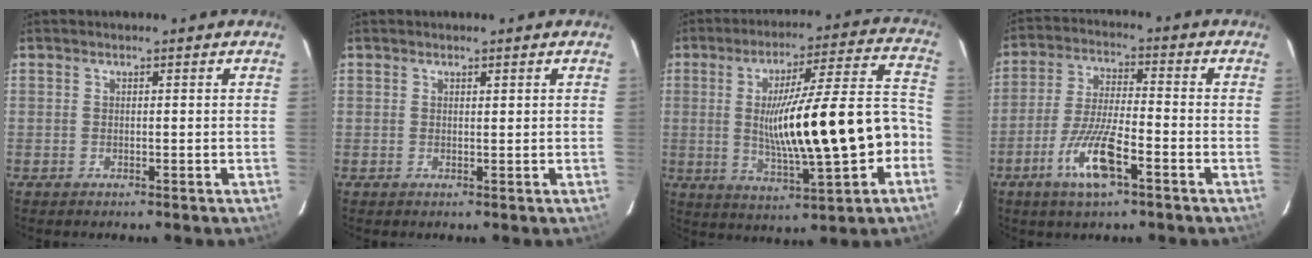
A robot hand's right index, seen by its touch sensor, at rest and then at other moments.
{"total": 0.6, "force": [0.3, 0.2, 0.4], "torque": [-0.010, -0.002, 0.005]}
{"total": 20.3, "force": [-3.0, 2.2, 19.9], "torque": [-0.313, 0.020, -0.036]}
{"total": 10.2, "force": [-5.0, 1.8, 8.7], "torque": [-0.177, -0.010, -0.092]}